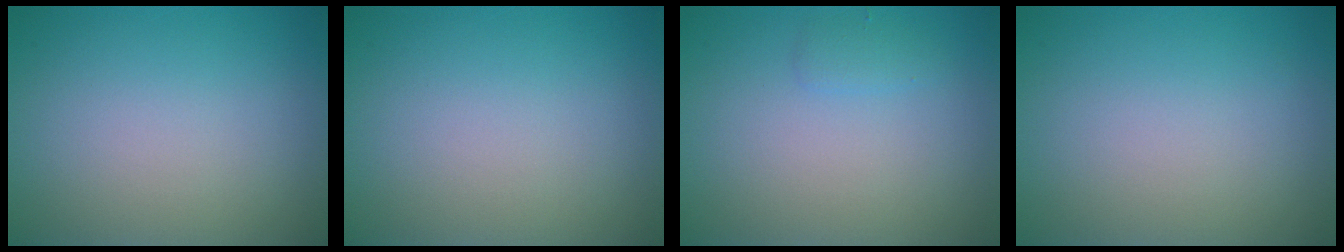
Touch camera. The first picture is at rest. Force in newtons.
{"total": 0.0}
{"total": 0.9, "press": 0.9, "slide": 0.0}
{"total": 0.0}